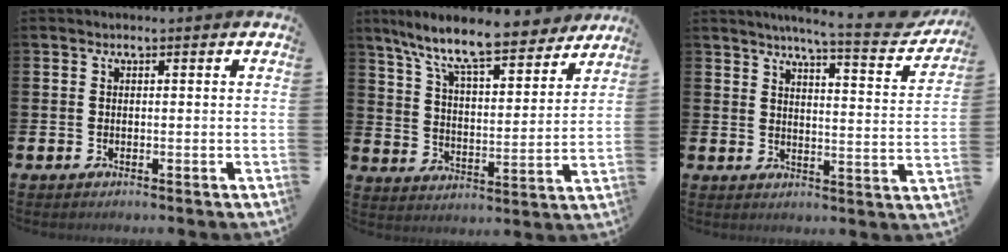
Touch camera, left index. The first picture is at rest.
{"total": 11.2, "force": [9.9, 1.8, 5.0], "torque": [-0.122, -0.063, 0.169]}
{"total": 6.0, "force": [5.4, -0.1, 2.6], "torque": [-0.052, -0.045, 0.083]}